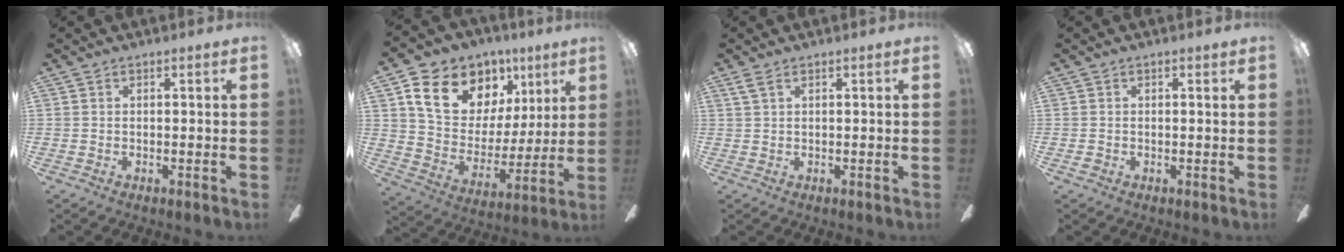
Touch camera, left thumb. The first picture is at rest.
{"total": 17.5, "force": [10.4, 12.0, 7.5], "torque": [-0.125, -0.050, 0.196]}
{"total": 1.8, "force": [1.0, 0.6, 1.5], "torque": [-0.032, 0.003, 0.017]}
{"total": 0.5, "force": [0.0, 0.5, 0.2], "torque": [-0.004, 0.006, -0.002]}